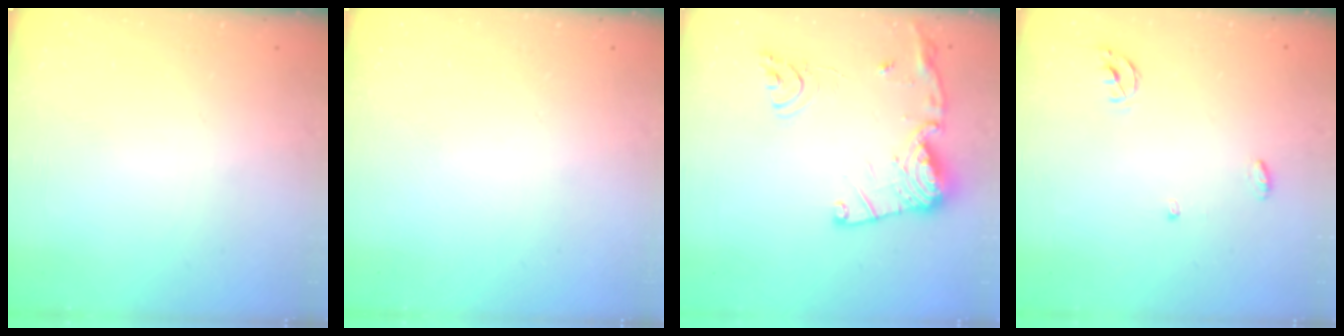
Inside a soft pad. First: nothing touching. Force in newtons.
{"total": 0.0}
{"total": 16.3, "press": 16.2, "slide": 1.5}
{"total": 4.2, "press": 4.2, "slide": 0.3}